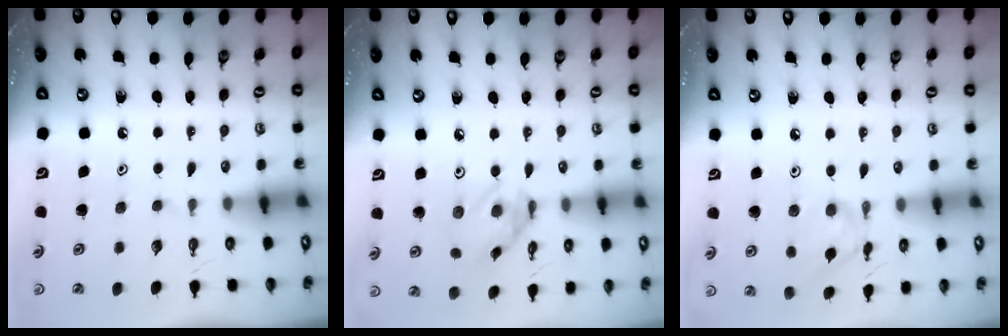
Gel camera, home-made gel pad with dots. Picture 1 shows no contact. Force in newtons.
{"total": 7.8, "press": 7.8, "slide": 0.5}
{"total": 5.4, "press": 5.4, "slide": 0.4}